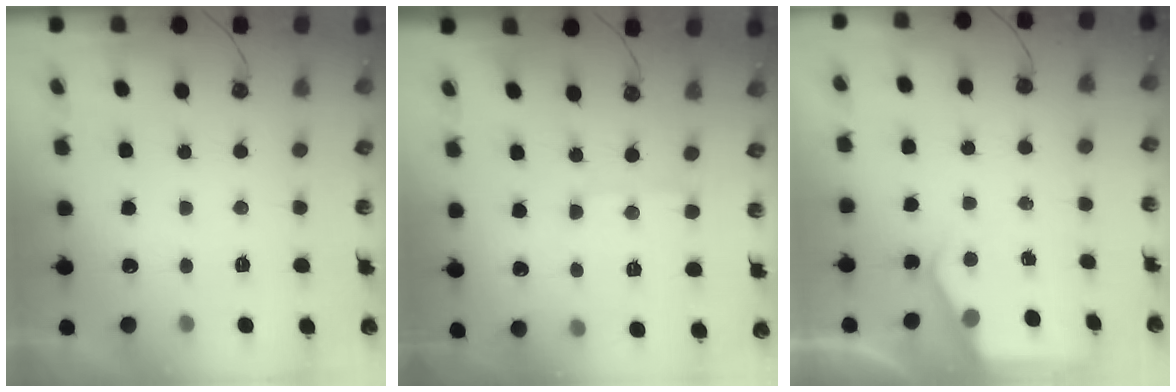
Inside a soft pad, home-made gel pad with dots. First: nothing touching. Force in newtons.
{"total": 3.4, "press": 3.4, "slide": 0.5}
{"total": 3.4, "press": 3.4, "slide": 0.5}